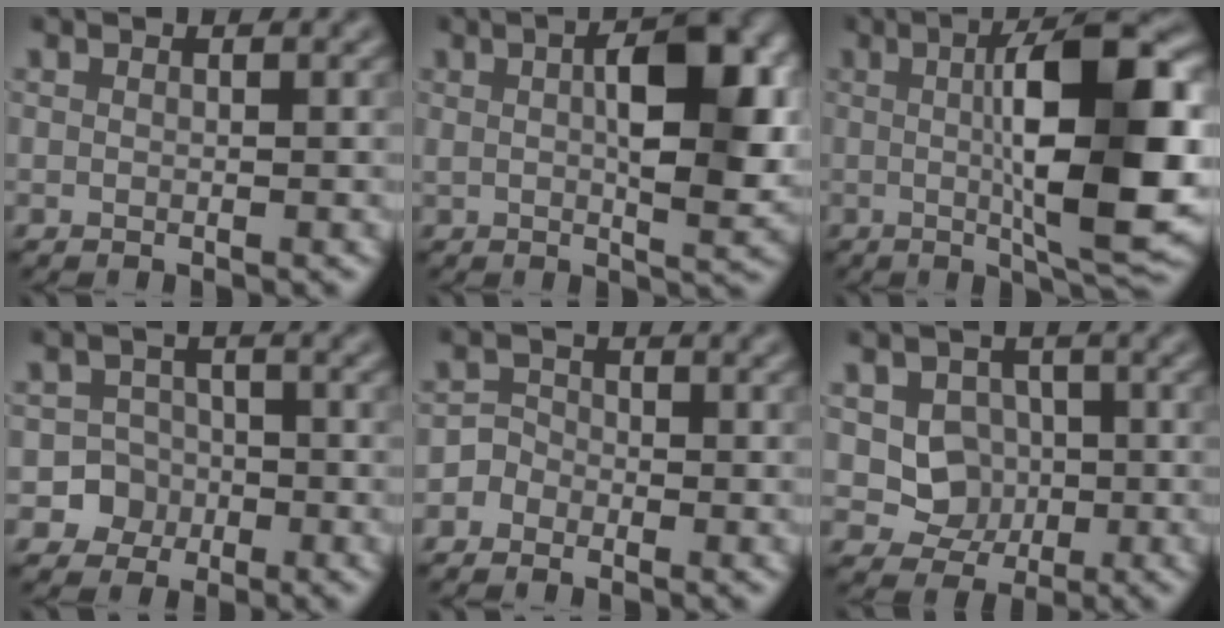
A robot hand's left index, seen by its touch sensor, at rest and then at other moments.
{"total": 8.0, "force": [1.5, 2.6, 7.4], "torque": [-0.106, 0.006, 0.023]}
{"total": 11.9, "force": [0.8, 2.6, 11.6], "torque": [-0.163, 0.005, 0.012]}
{"total": 3.9, "force": [-1.7, 3.5, 0.1], "torque": [0.034, 0.000, -0.039]}
{"total": 1.8, "force": [-1.0, 1.5, 0.2], "torque": [0.011, 0.013, -0.027]}
{"total": 3.7, "force": [0.0, 3.2, 1.8], "torque": [-0.019, -0.005, -0.005]}